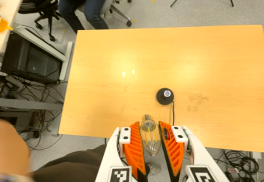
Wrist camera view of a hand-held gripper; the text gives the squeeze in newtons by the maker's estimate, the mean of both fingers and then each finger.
{"total": 13.2, "left": 14.0, "right": 12.3}